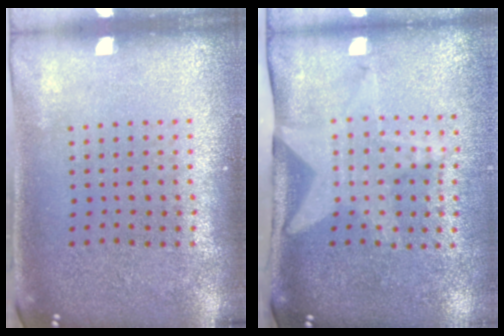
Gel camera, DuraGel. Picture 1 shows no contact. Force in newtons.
{"total": 2.1, "press": 1.5, "slide": 1.4}